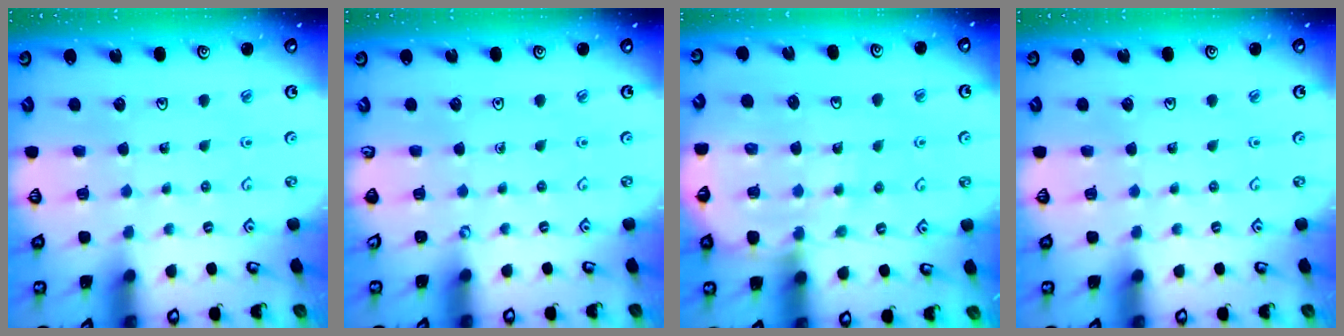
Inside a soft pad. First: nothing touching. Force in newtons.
{"total": 0.0}
{"total": 8.6, "press": 8.1, "slide": 2.7}
{"total": 0.0}